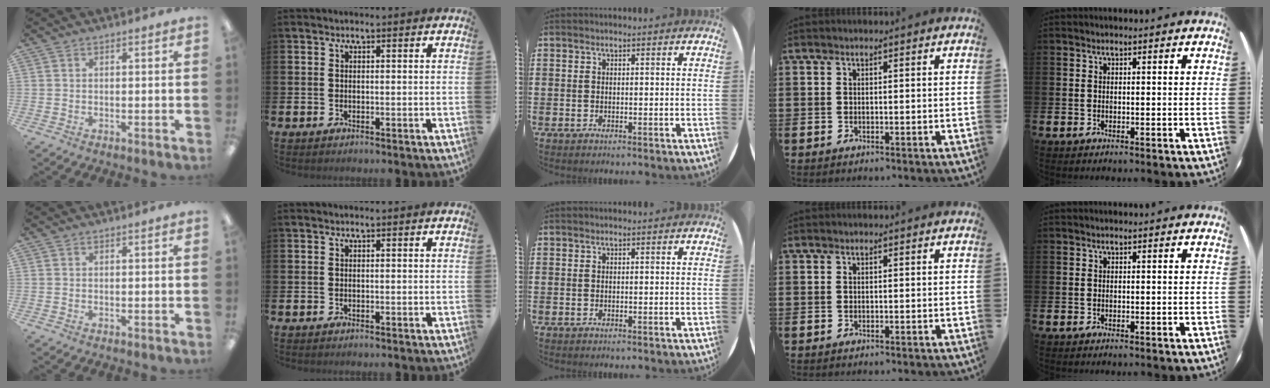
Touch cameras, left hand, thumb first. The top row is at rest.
{}